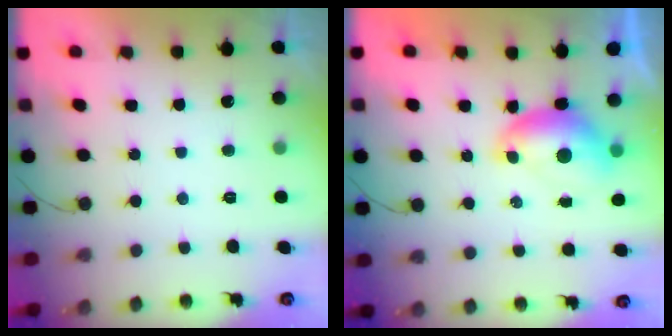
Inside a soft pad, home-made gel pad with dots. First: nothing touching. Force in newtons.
{"total": 7.4, "press": 7.4, "slide": 0.6}